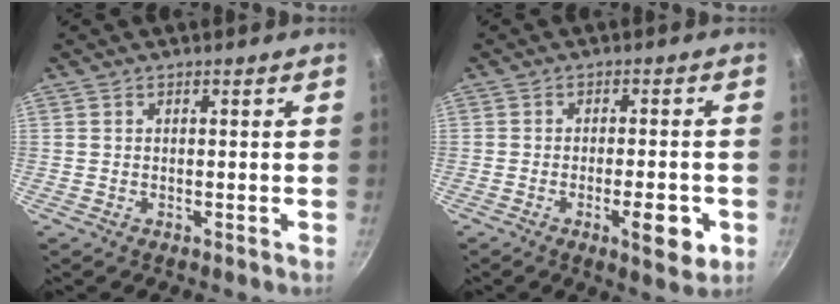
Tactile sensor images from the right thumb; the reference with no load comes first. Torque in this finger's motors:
{"motor_torque": [-0.03, 0.33, -0.24, -0.04, 0.02]}